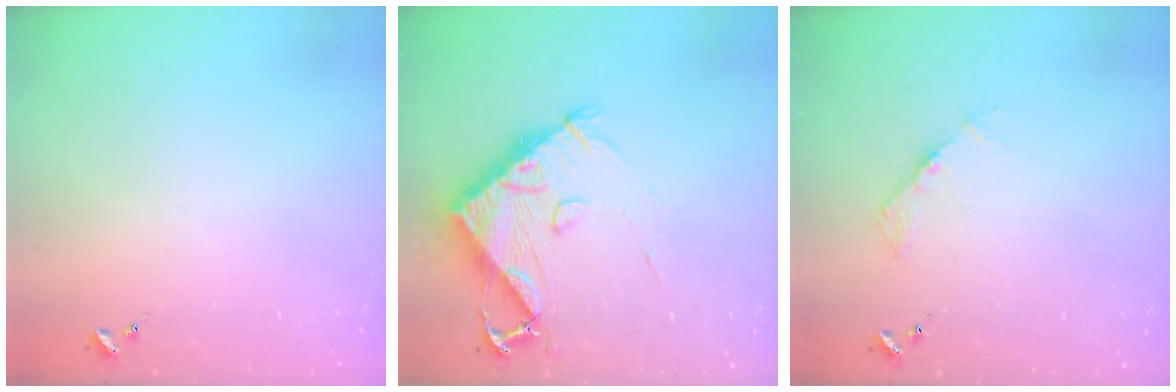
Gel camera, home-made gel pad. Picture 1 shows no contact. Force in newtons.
{"total": 10.6, "press": 10.5, "slide": 1.0}
{"total": 3.6, "press": 3.6, "slide": 0.5}